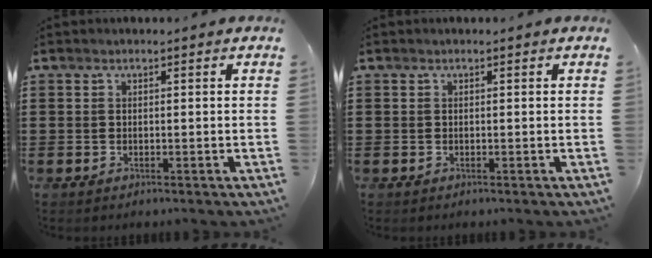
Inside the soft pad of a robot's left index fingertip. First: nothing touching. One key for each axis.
{"total": 0.0}